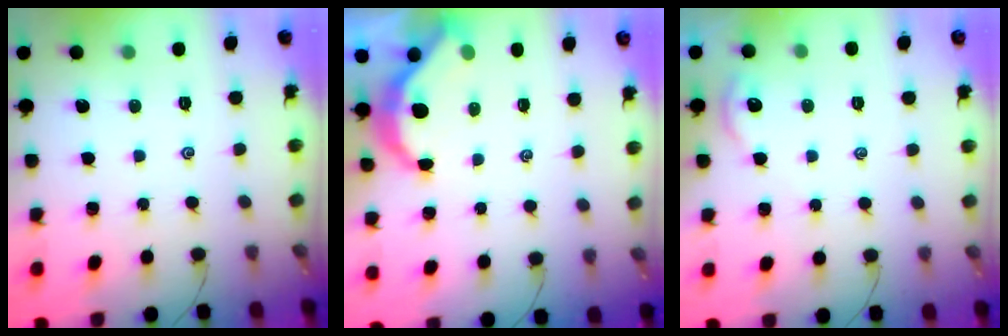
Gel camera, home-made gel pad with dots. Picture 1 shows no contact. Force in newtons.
{"total": 4.2, "press": 4.1, "slide": 0.5}
{"total": 2.2, "press": 2.2, "slide": 0.2}